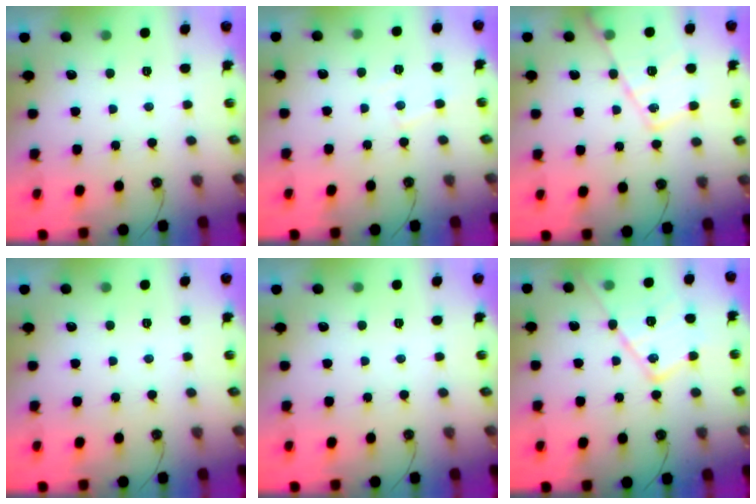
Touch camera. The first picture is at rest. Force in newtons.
{"total": 5.0, "press": 5.0, "slide": 0.7}
{"total": 16.8, "press": 16.7, "slide": 1.8}
{"total": 0.0}
{"total": 0.0}
{"total": 16.5, "press": 16.5, "slide": 1.6}